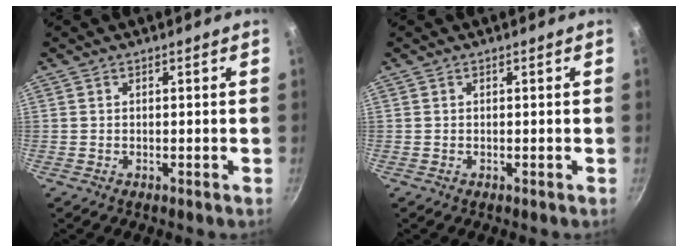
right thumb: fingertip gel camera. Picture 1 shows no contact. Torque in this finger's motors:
{"motor_torque": [0.01, 0.00, 0.05, 0.03, 0.01]}